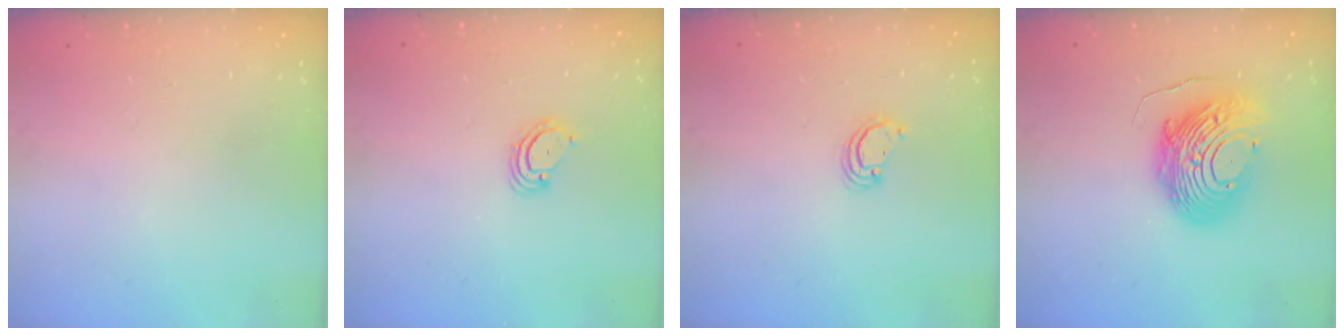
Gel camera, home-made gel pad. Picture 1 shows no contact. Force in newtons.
{"total": 3.9, "press": 3.9, "slide": 0.2}
{"total": 2.0, "press": 2.0, "slide": 0.2}
{"total": 14.6, "press": 14.6, "slide": 1.3}